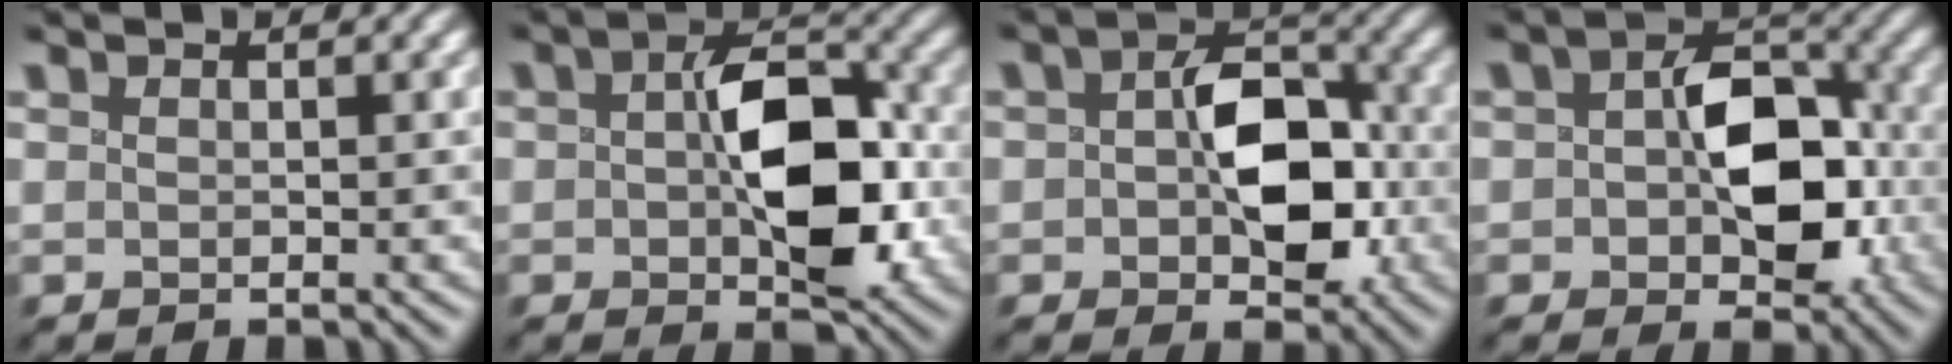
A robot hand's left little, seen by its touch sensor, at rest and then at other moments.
{"total": 7.8, "force": [-1.2, 4.5, 6.3], "torque": [-0.118, -0.003, -0.001]}
{"total": 6.8, "force": [-1.4, 4.4, 5.0], "torque": [-0.092, -0.004, -0.004]}
{"total": 7.5, "force": [-1.4, 4.9, 5.5], "torque": [-0.093, -0.003, -0.004]}